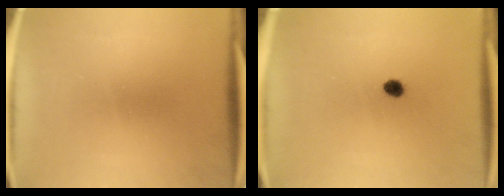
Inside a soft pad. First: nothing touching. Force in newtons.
{"total": 2.1}